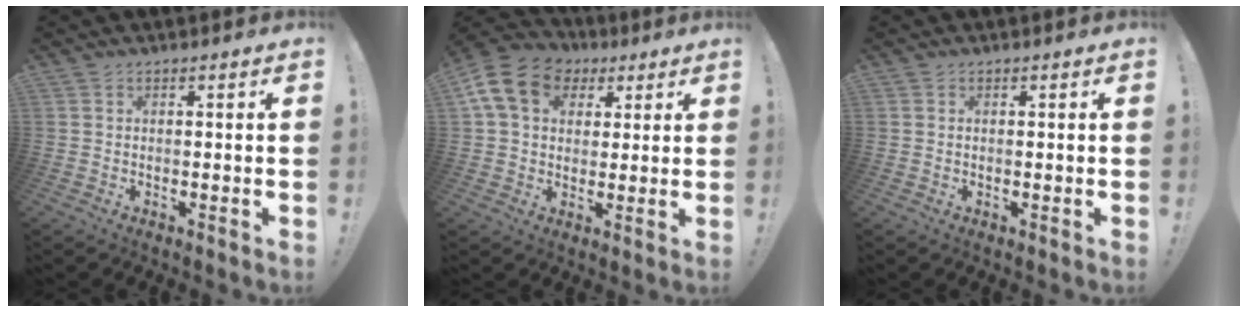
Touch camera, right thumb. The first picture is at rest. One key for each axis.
{"total": 15.3, "fx": 4.9, "fy": 11.7, "fz": 8.6, "tx": -0.140, "ty": -0.003, "tz": 0.098}
{"total": 0.0}